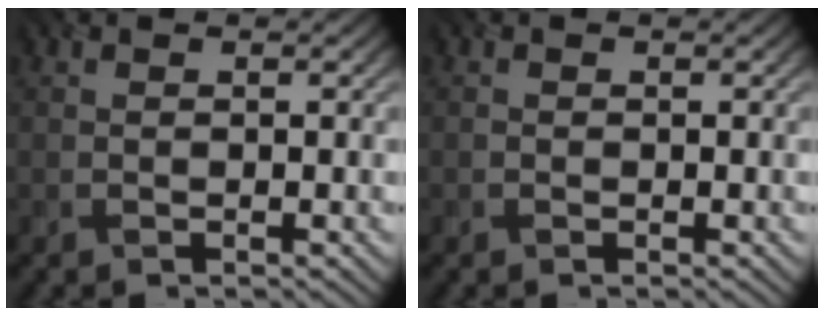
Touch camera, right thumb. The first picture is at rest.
{"total": 0.0}